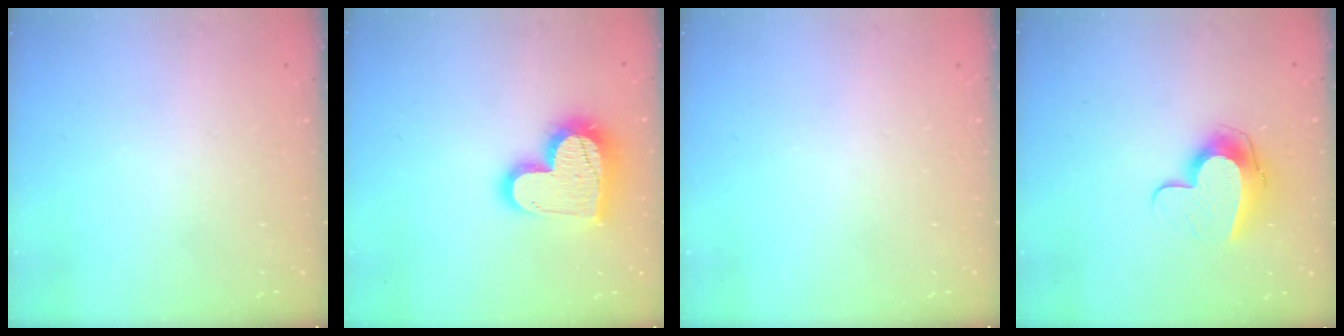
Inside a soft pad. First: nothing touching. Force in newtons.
{"total": 16.8, "press": 16.8, "slide": 1.1}
{"total": 0.0}
{"total": 11.0, "press": 11.0, "slide": 0.7}